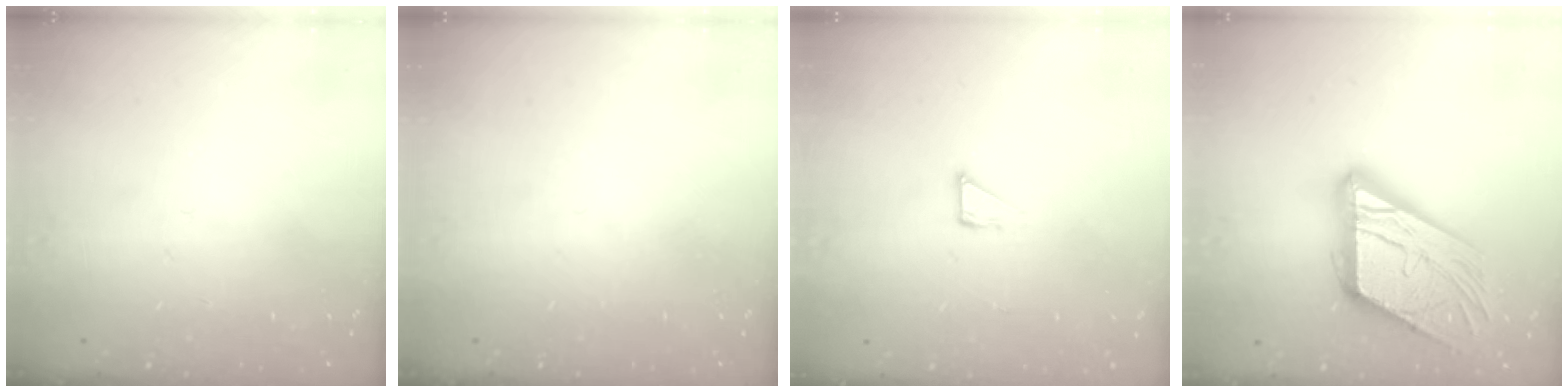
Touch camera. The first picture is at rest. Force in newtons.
{"total": 0.0}
{"total": 2.6, "press": 2.6, "slide": 0.1}
{"total": 20.3, "press": 20.2, "slide": 2.2}